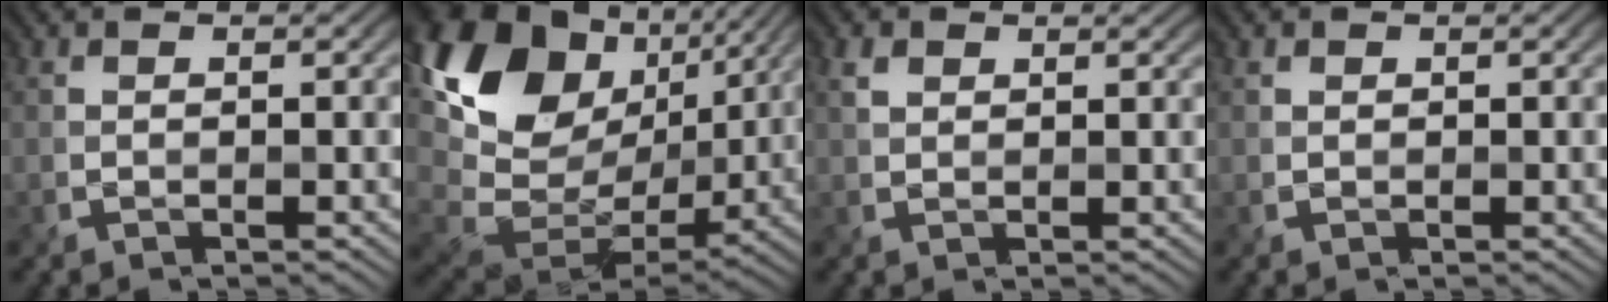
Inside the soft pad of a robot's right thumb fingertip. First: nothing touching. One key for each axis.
{"total": 18.3, "fx": 5.3, "fy": 12.5, "fz": 12.3, "tx": -0.271, "ty": 0.002, "tz": 0.109}
{"total": 1.9, "fx": 1.1, "fy": 1.2, "fz": 1.0, "tx": -0.020, "ty": 0.001, "tz": 0.019}
{"total": 0.6, "fx": 0.3, "fy": 0.5, "fz": 0.0, "tx": 0.002, "ty": -0.001, "tz": 0.007}